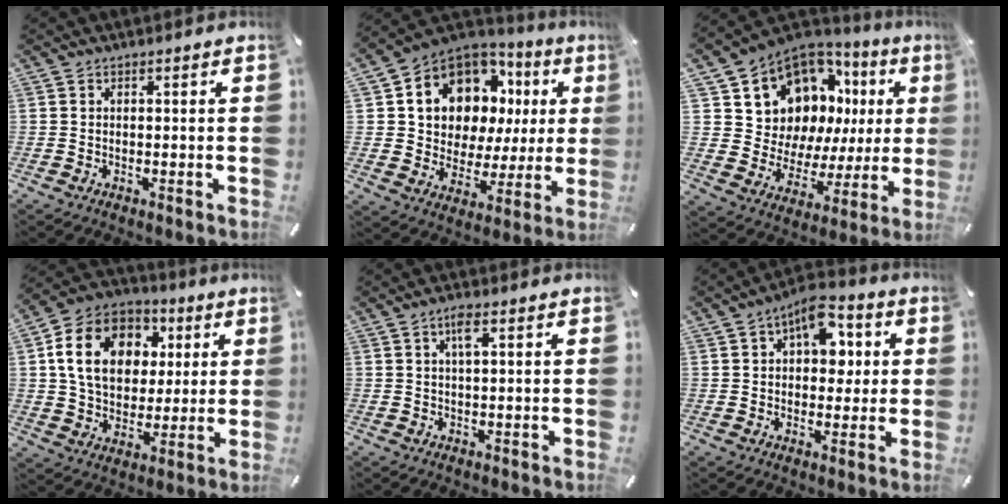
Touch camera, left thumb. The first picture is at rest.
{"total": 11.3, "force": [5.3, 9.2, 3.7], "torque": [-0.075, -0.054, 0.105]}
{"total": 11.9, "force": [7.5, 8.5, 3.6], "torque": [-0.083, -0.080, 0.149]}
{"total": 16.0, "force": [4.1, 12.8, 8.7], "torque": [-0.167, 0.007, 0.077]}
{"total": 3.2, "force": [1.1, 0.7, 2.9], "torque": [-0.062, 0.005, 0.016]}
{"total": 10.3, "force": [3.3, 6.4, 7.4], "torque": [-0.098, -0.005, 0.056]}